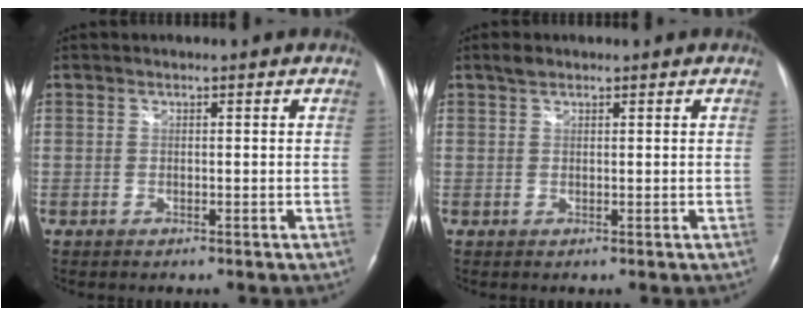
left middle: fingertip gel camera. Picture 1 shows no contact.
{"total": 1.3, "force": [1.0, 0.6, 0.5], "torque": [-0.014, 0.009, 0.019]}